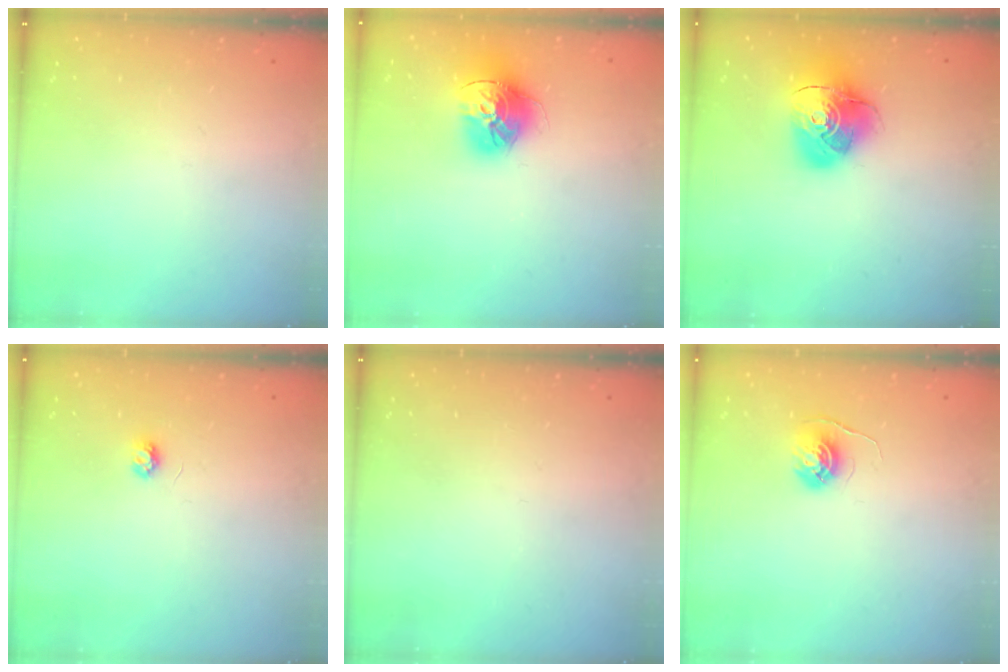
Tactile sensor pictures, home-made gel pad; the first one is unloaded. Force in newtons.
{"total": 15.9, "press": 15.9, "slide": 1.5}
{"total": 13.7, "press": 13.6, "slide": 1.6}
{"total": 3.2, "press": 3.2, "slide": 0.3}
{"total": 0.0}
{"total": 5.6, "press": 5.5, "slide": 0.4}